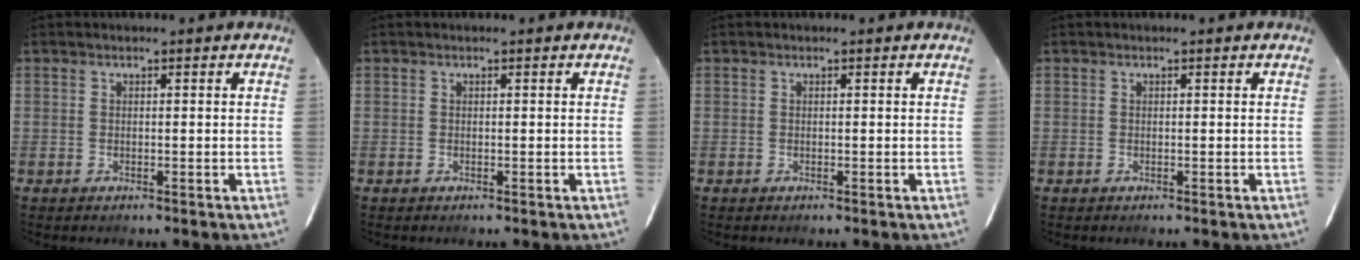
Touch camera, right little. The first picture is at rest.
{"total": 0.0}
{"total": 0.0}
{"total": 0.0}